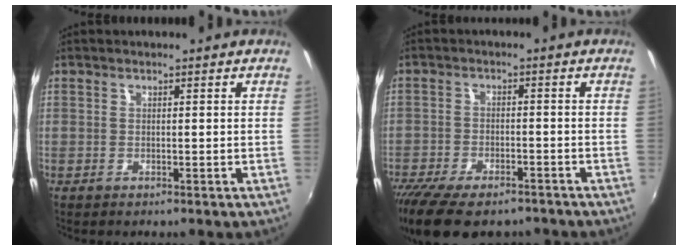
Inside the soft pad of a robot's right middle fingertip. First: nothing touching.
{"total": 15.1, "force": [-11.5, 5.6, 7.9], "torque": [-0.177, -0.043, -0.186]}